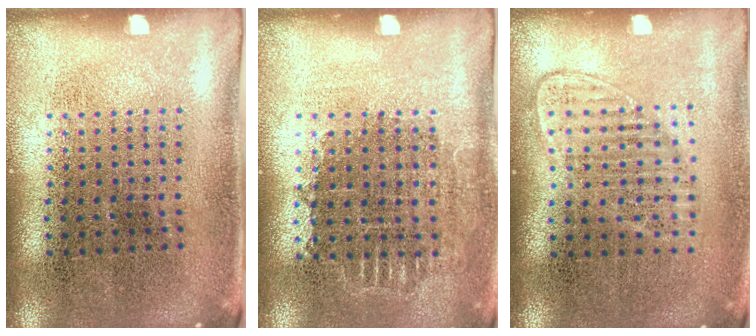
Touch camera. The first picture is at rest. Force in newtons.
{"total": 0.8, "press": 0.7, "slide": 0.3}
{"total": 1.2, "press": 1.1, "slide": 0.6}